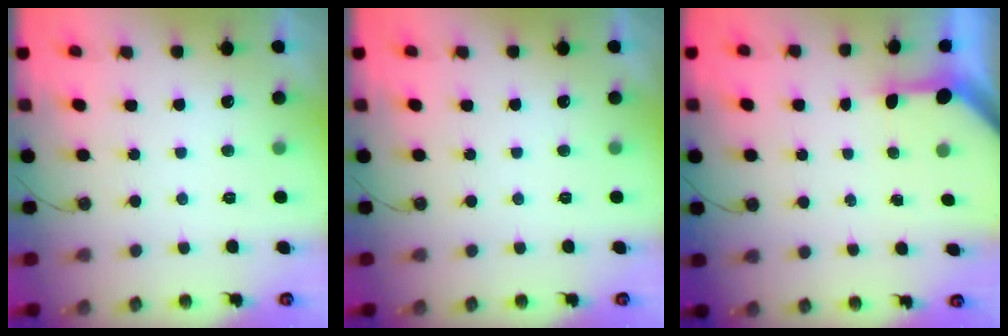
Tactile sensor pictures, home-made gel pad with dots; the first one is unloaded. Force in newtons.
{"total": 0.0}
{"total": 3.3, "press": 3.2, "slide": 0.3}